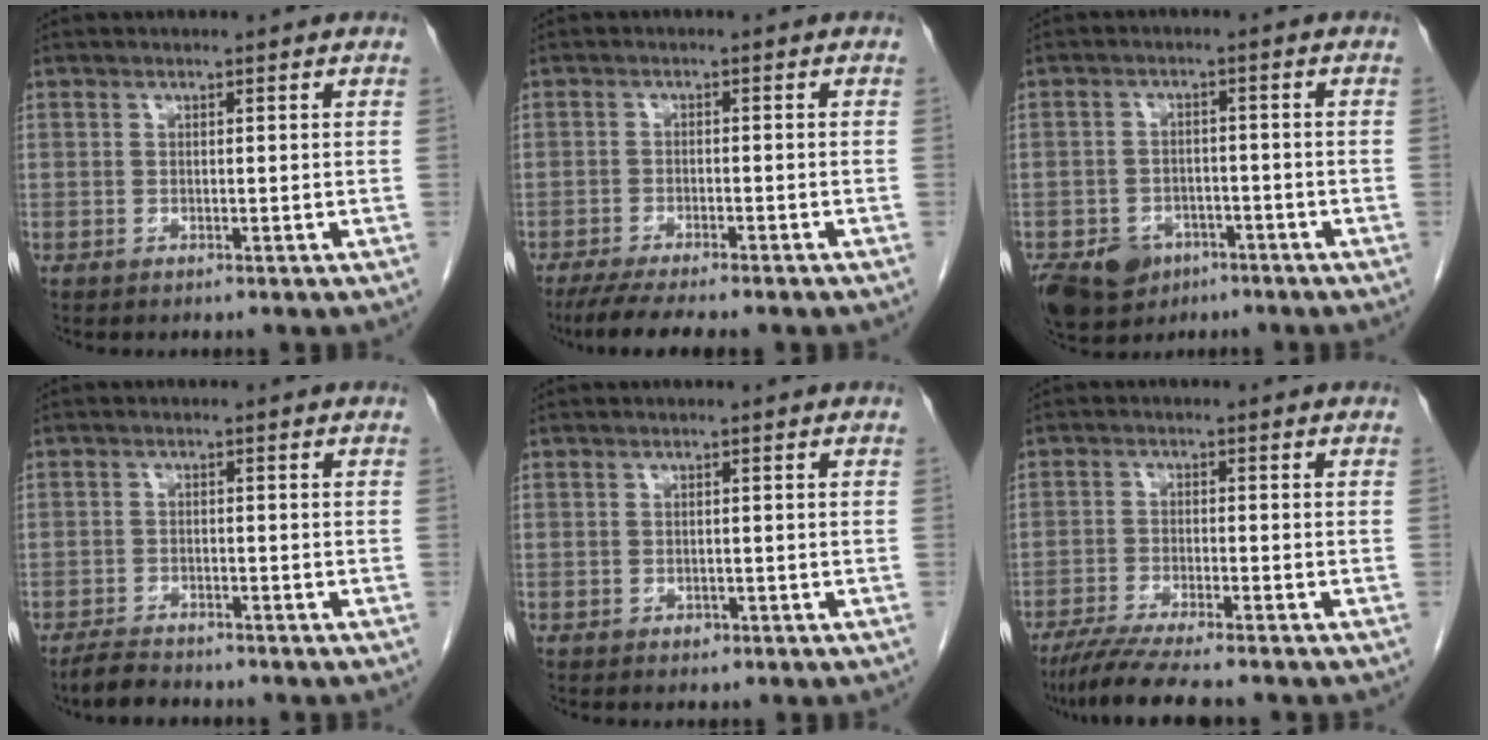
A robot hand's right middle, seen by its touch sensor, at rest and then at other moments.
{"total": 8.4, "force": [-6.9, 0.7, 4.8], "torque": [-0.068, -0.014, -0.103]}
{"total": 11.6, "force": [-6.7, 8.3, 4.6], "torque": [-0.118, -0.001, -0.098]}
{"total": 3.3, "force": [-3.0, 0.7, 1.0], "torque": [-0.024, -0.008, -0.054]}
{"total": 0.7, "force": [-0.4, 0.5, 0.3], "torque": [-0.006, 0.001, -0.002]}
{"total": 8.4, "force": [-7.0, 0.1, 4.6], "torque": [-0.071, -0.023, -0.114]}